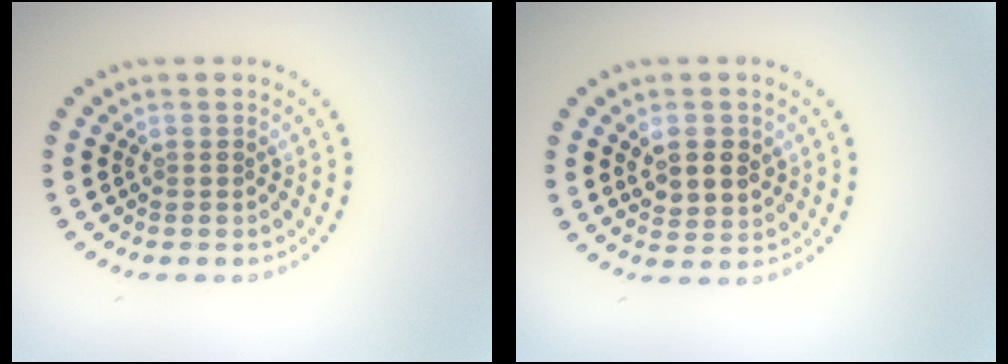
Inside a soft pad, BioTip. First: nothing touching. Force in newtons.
{"total": 3.0, "press": 2.9, "slide": 0.6}